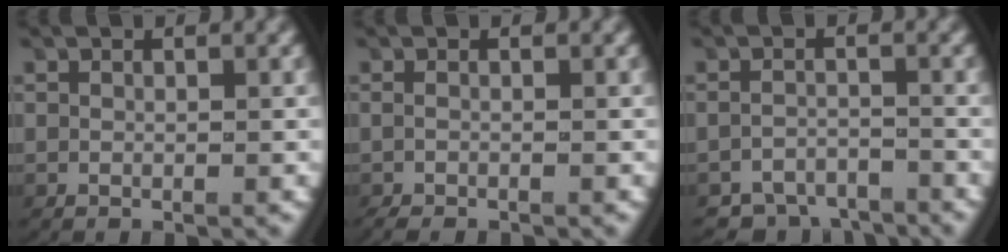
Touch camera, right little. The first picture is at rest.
{"total": 1.1, "force": [-1.1, 0.1, 0.4], "torque": [-0.014, -0.008, -0.014]}
{"total": 5.6, "force": [-5.1, 2.1, 0.6], "torque": [0.015, -0.015, -0.086]}